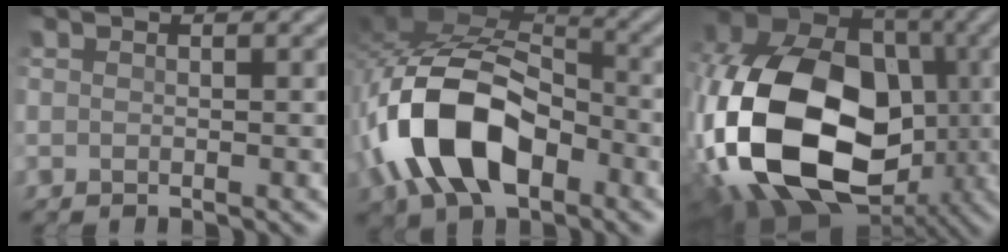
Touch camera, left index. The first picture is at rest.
{"total": 11.9, "force": [-4.0, 6.8, 8.9], "torque": [-0.190, 0.011, -0.078]}
{"total": 18.5, "force": [-3.8, 12.8, 12.8], "torque": [-0.277, -0.021, -0.069]}